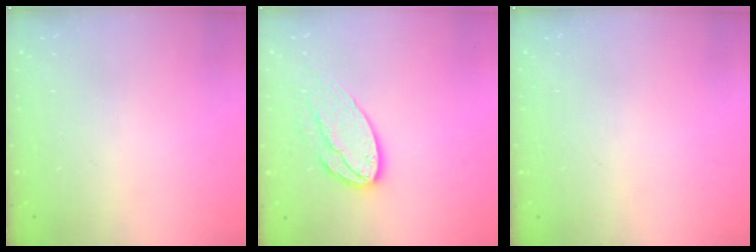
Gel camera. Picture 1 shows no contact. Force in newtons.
{"total": 13.1, "press": 13.0, "slide": 1.1}
{"total": 0.0}